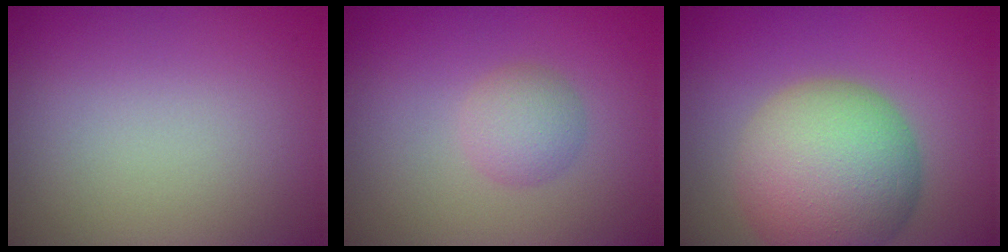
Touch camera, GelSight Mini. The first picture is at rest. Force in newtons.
{"total": 2.3, "press": 2.3, "slide": 0.1}
{"total": 10.7, "press": 10.7, "slide": 0.8}